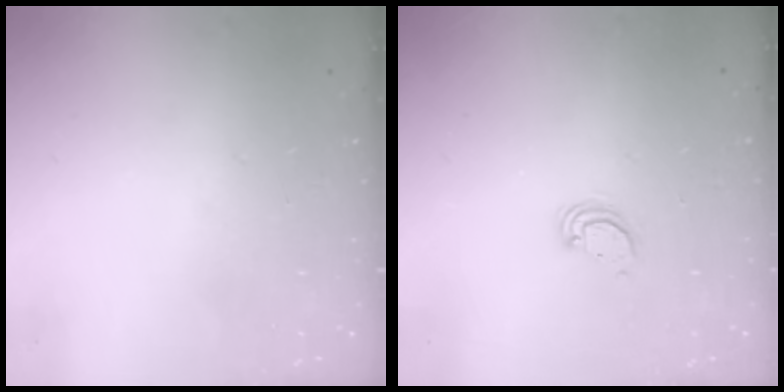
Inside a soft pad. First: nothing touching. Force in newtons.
{"total": 3.3, "press": 3.3, "slide": 0.2}